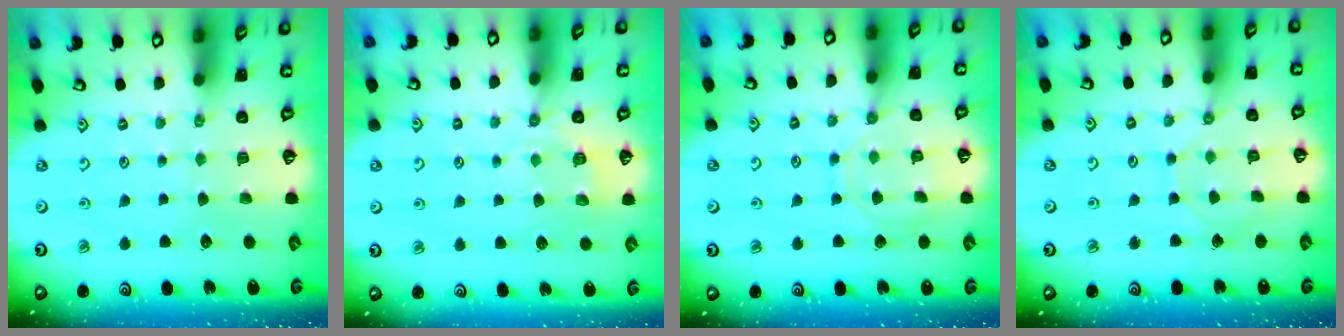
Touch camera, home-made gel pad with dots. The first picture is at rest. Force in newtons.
{"total": 5.1, "press": 4.8, "slide": 1.5}
{"total": 11.0, "press": 11.0, "slide": 0.8}
{"total": 6.0, "press": 6.0, "slide": 0.3}